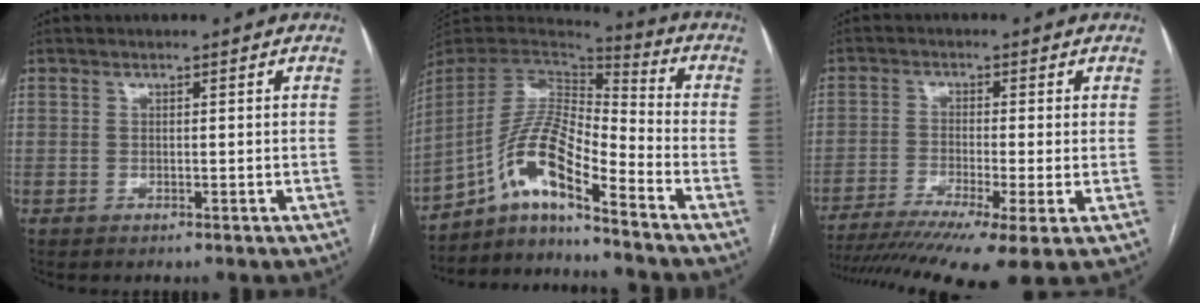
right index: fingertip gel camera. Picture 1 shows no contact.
{"total": 13.4, "force": [-8.1, 2.0, 10.4], "torque": [-0.208, 0.016, -0.144]}
{"total": 15.1, "force": [-10.5, 0.7, 10.9], "torque": [-0.182, -0.027, -0.168]}